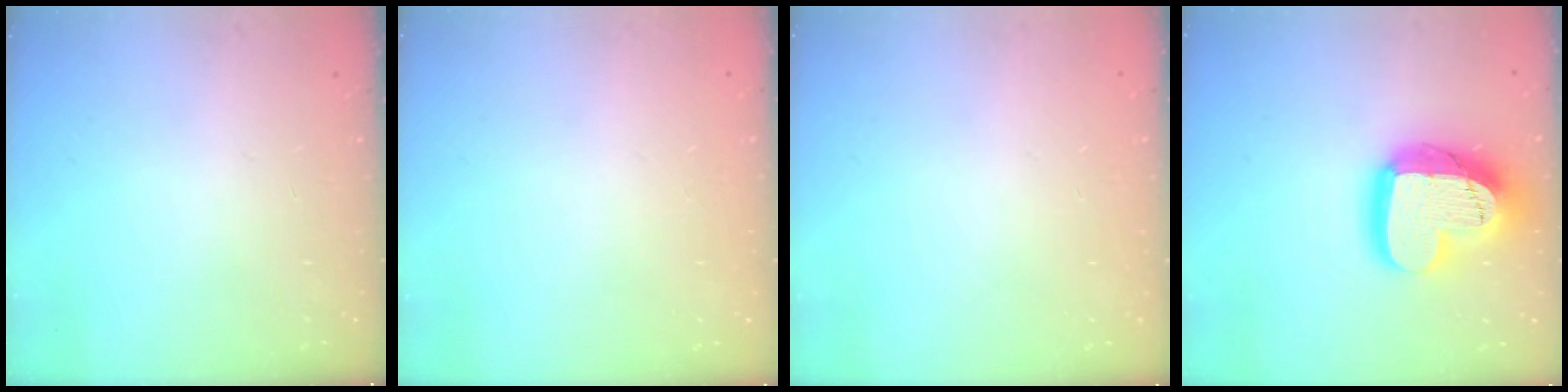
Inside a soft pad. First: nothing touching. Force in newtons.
{"total": 0.0}
{"total": 0.0}
{"total": 24.2, "press": 24.1, "slide": 1.8}